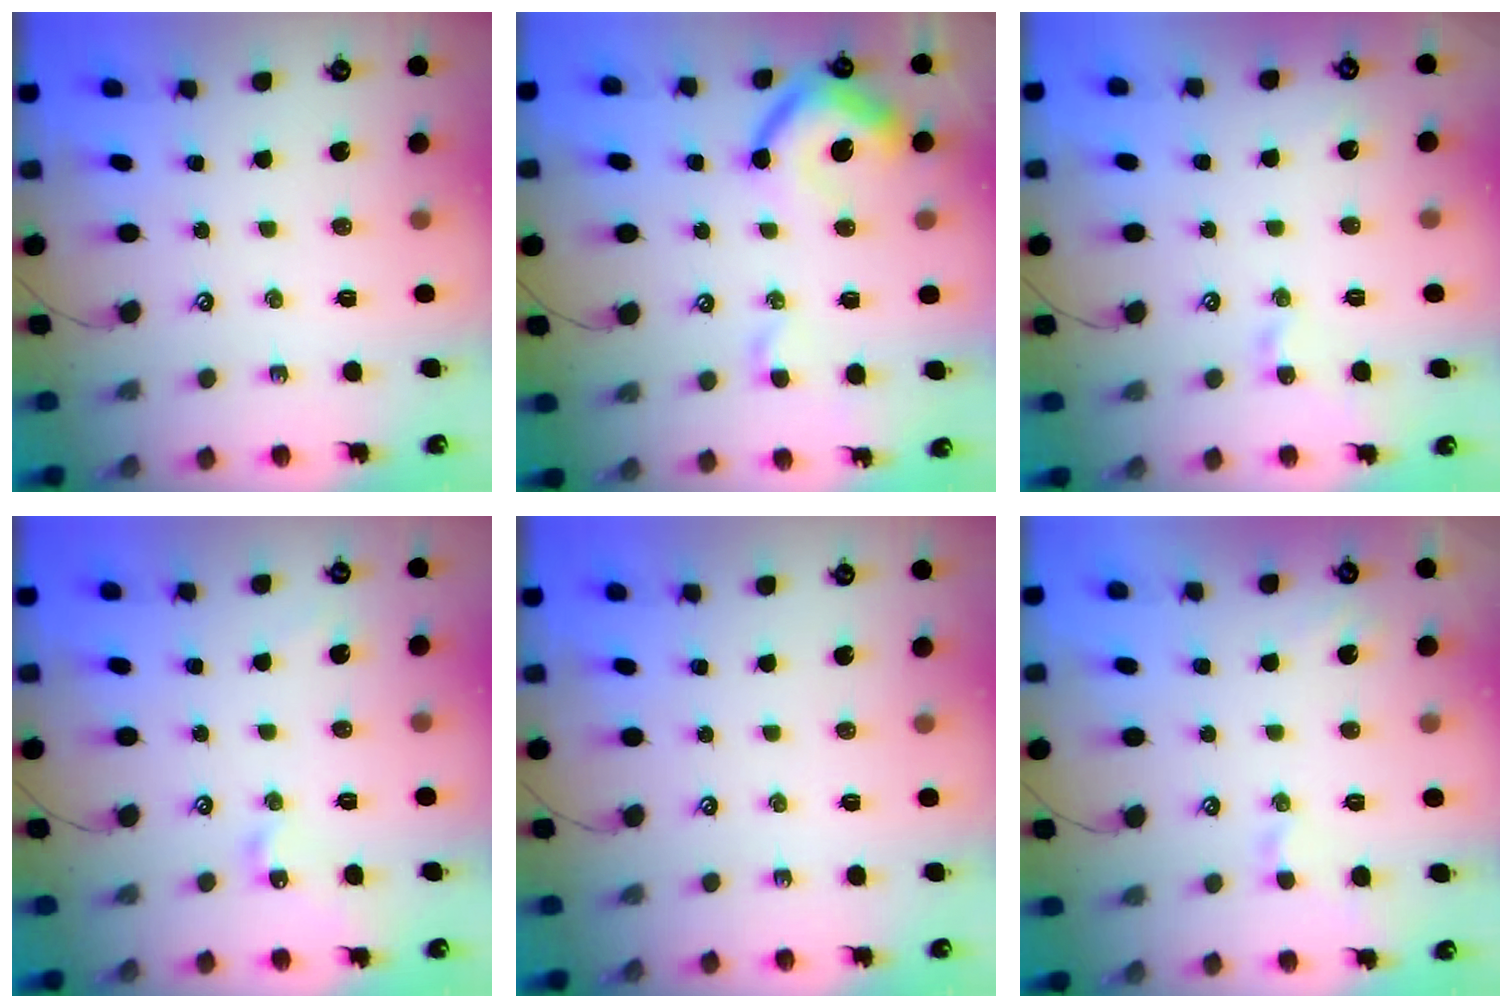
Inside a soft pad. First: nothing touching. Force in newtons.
{"total": 10.6, "press": 10.5, "slide": 1.5}
{"total": 1.8, "press": 1.8, "slide": 0.1}
{"total": 7.2, "press": 7.2, "slide": 0.6}
{"total": 0.0}
{"total": 2.1, "press": 2.0, "slide": 0.6}